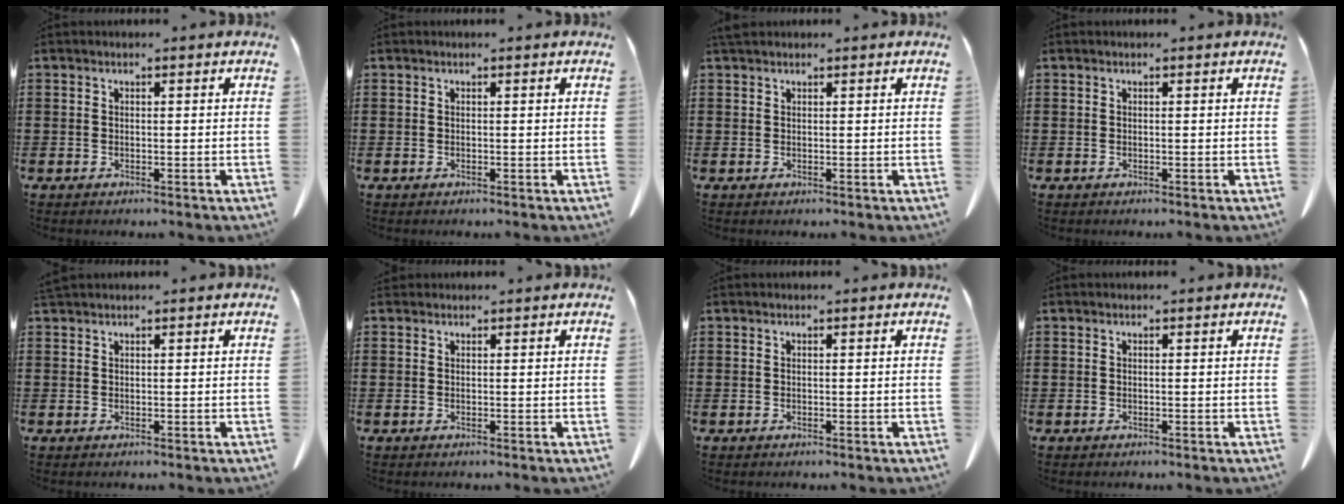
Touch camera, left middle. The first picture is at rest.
{"total": 0.0}
{"total": 1.1, "force": [1.0, 0.5, 0.4], "torque": [-0.012, 0.000, 0.020]}
{"total": 0.0}
{"total": 0.7, "force": [0.7, -0.1, 0.2], "torque": [-0.006, -0.003, 0.016]}
{"total": 0.5, "force": [0.5, 0.2, 0.1], "torque": [-0.003, -0.001, 0.011]}
{"total": 0.0}
{"total": 0.0}